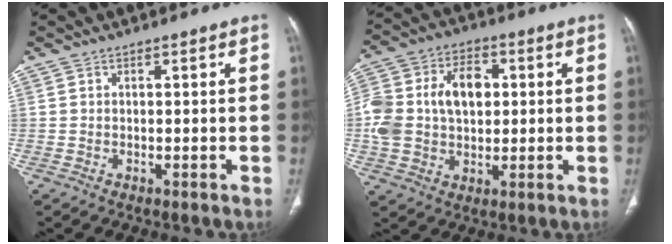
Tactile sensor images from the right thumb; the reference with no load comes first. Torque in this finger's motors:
{"motor_torque": [1.86, 1.78, 1.41, 0.15, 0.14]}